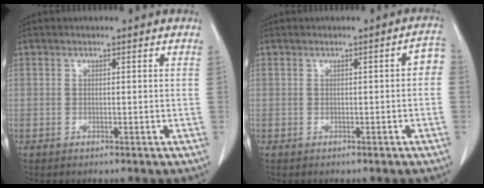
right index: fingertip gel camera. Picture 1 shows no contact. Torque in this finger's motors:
{"motor_torque": [0.22, -0.15, 0.01, 0.01]}